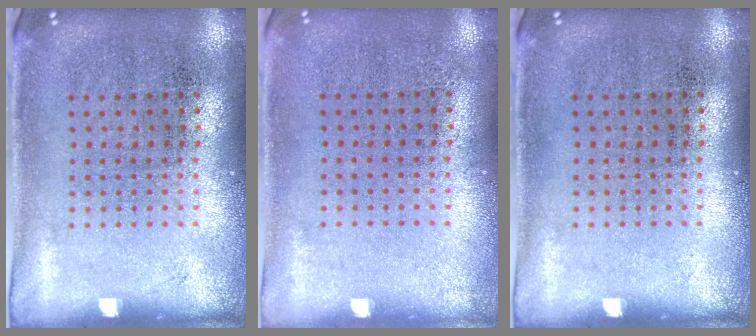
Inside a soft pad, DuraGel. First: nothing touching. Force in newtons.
{"total": 0.0}
{"total": 0.0}